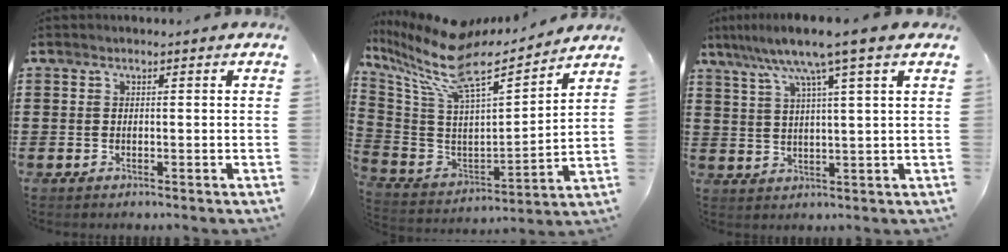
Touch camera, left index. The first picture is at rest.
{"total": 11.3, "force": [8.2, 3.0, 7.2], "torque": [-0.187, -0.056, 0.134]}
{"total": 7.9, "force": [5.3, -0.5, 5.9], "torque": [-0.130, -0.014, 0.086]}